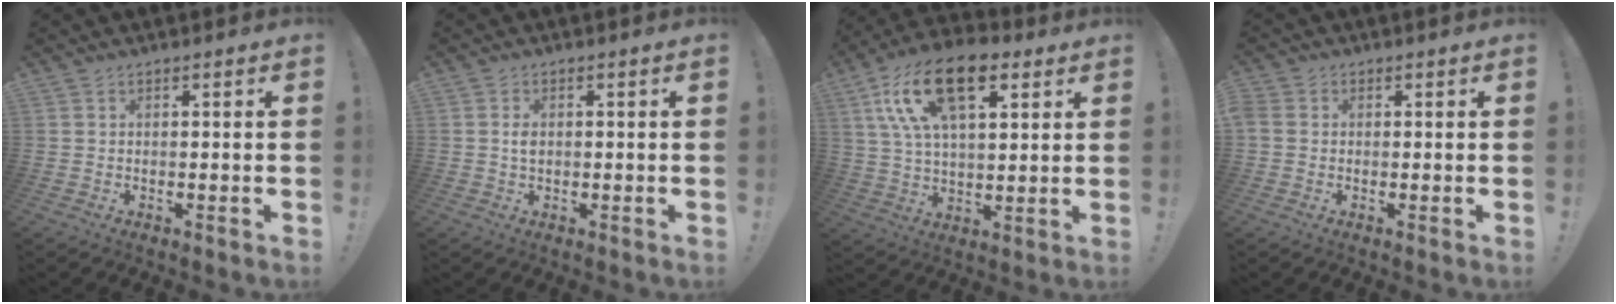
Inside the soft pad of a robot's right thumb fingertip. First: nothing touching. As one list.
[{"total": 2.3, "force": [0.0, 1.6, 1.6], "torque": [-0.014, -0.002, -0.003]}, {"total": 19.7, "force": [9.2, 10.0, 14.2], "torque": [-0.253, -0.028, 0.160]}, {"total": 3.1, "force": [0.0, 2.8, 1.5], "torque": [-0.035, 0.007, 0.001]}]